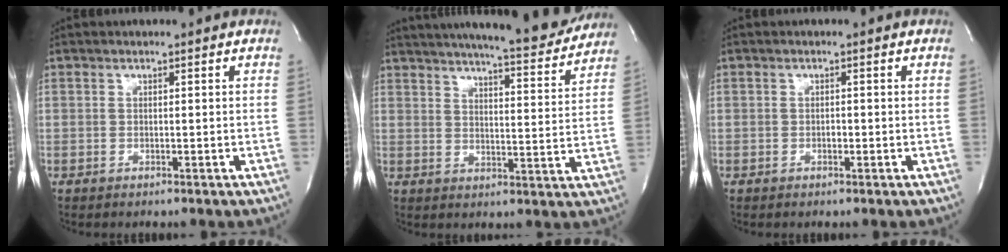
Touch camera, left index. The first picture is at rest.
{"total": 19.5, "force": [17.7, 1.6, 7.8], "torque": [-0.123, -0.030, 0.228]}
{"total": 0.6, "force": [-0.4, 0.3, 0.4], "torque": [-0.007, -0.001, -0.008]}